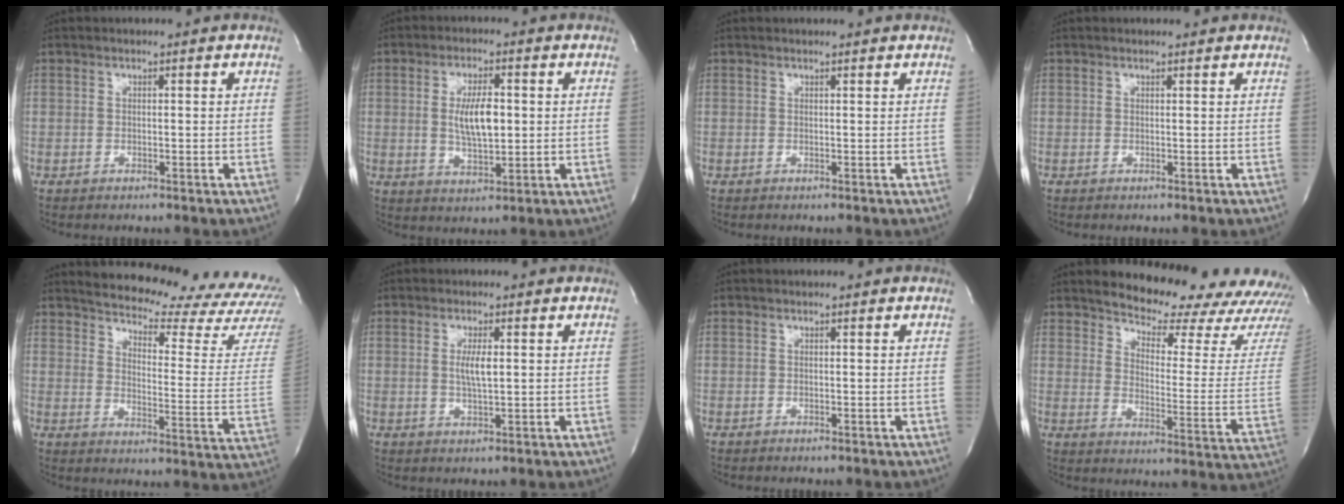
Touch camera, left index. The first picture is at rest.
{"total": 6.9, "force": [0.6, 2.3, 6.5], "torque": [-0.123, 0.000, 0.014]}
{"total": 1.5, "force": [1.5, -0.1, 0.2], "torque": [-0.012, 0.002, 0.015]}
{"total": 1.4, "force": [1.3, 0.3, 0.1], "torque": [-0.013, 0.006, 0.013]}
{"total": 24.6, "force": [23.2, 2.2, 7.7], "torque": [-0.110, -0.122, 0.269]}
{"total": 3.3, "force": [0.5, 0.5, 3.2], "torque": [-0.064, -0.004, 0.010]}
{"total": 0.0}
{"total": 21.2, "force": [19.7, 3.8, 6.9], "torque": [-0.089, -0.097, 0.230]}